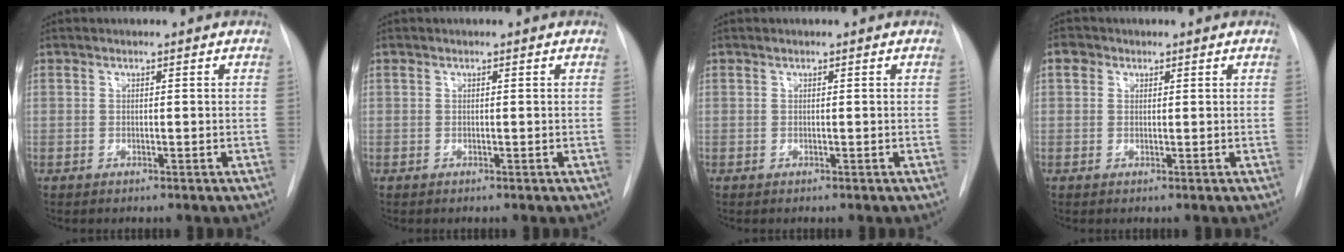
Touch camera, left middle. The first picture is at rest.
{"total": 0.0}
{"total": 0.0}
{"total": 1.8, "force": [0.8, 1.5, 0.5], "torque": [-0.008, 0.011, 0.010]}